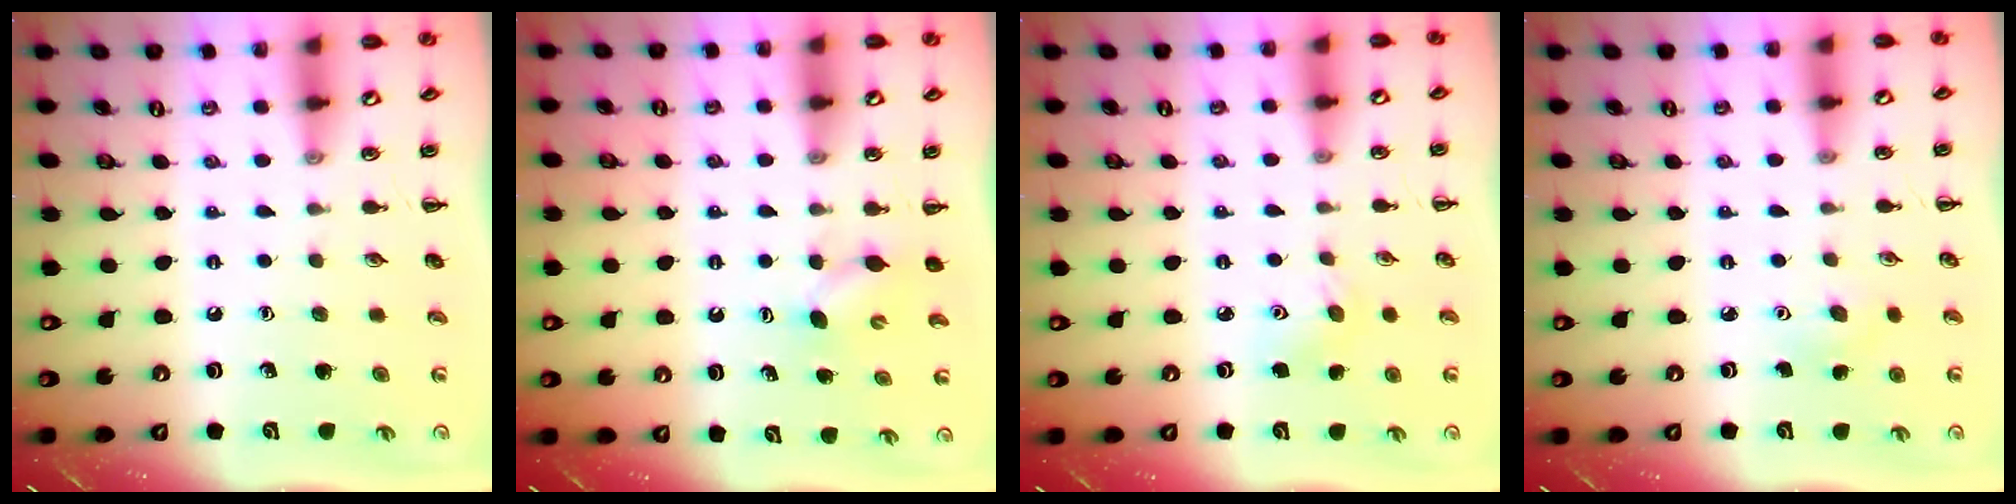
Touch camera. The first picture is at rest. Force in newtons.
{"total": 3.5, "press": 3.4, "slide": 1.0}
{"total": 5.8, "press": 5.6, "slide": 1.5}
{"total": 3.0, "press": 2.8, "slide": 0.8}